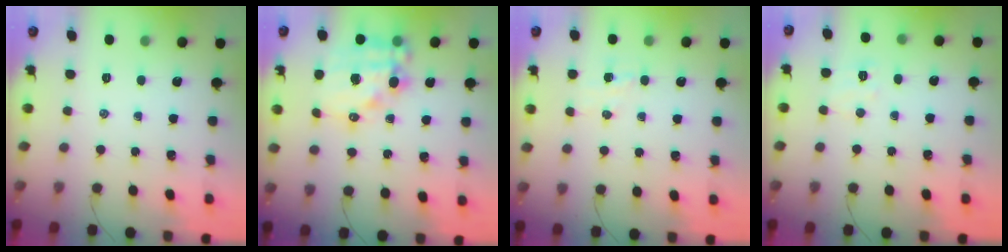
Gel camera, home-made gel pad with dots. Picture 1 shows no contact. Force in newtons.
{"total": 14.9, "press": 14.5, "slide": 3.4}
{"total": 4.0, "press": 3.8, "slide": 1.2}
{"total": 4.9, "press": 4.7, "slide": 1.2}